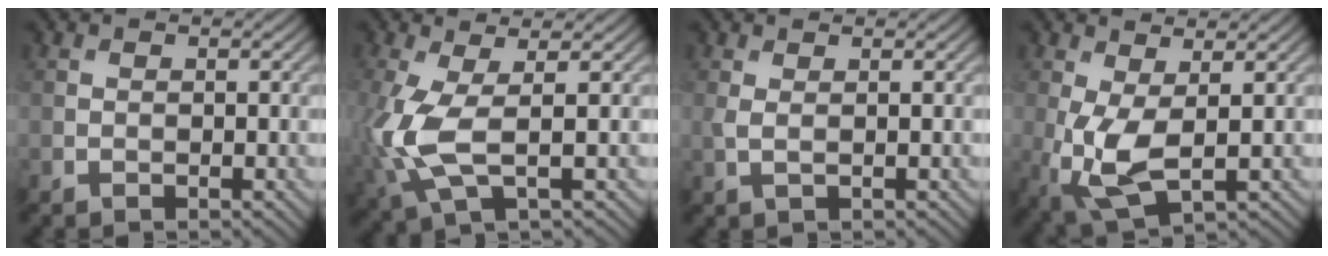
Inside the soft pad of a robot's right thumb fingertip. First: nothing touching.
{"total": 7.5, "force": [-0.4, 2.8, 6.9], "torque": [-0.188, -0.001, -0.010]}
{"total": 1.4, "force": [0.5, 0.3, 1.2], "torque": [-0.033, 0.002, 0.010]}
{"total": 6.3, "force": [-0.3, 2.7, 5.6], "torque": [-0.146, -0.006, -0.004]}